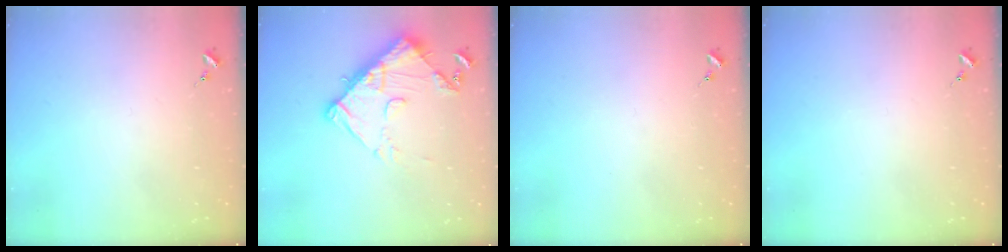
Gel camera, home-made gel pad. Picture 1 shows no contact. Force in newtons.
{"total": 13.0, "press": 13.0, "slide": 1.3}
{"total": 0.0}
{"total": 0.0}